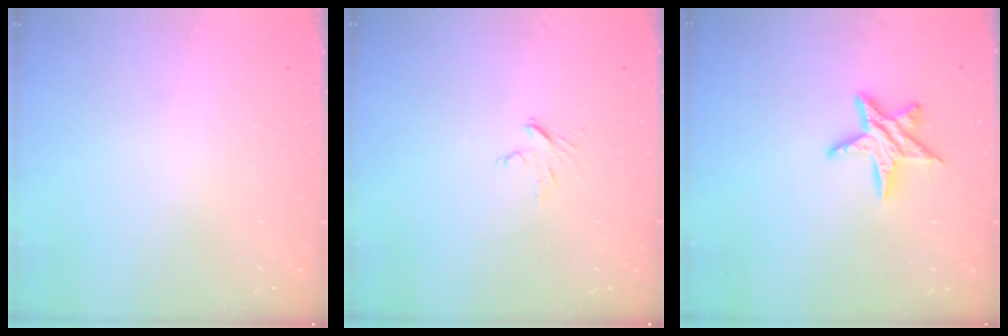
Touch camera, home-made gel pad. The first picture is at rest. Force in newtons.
{"total": 3.7, "press": 3.7, "slide": 0.4}
{"total": 10.6, "press": 10.6, "slide": 0.5}